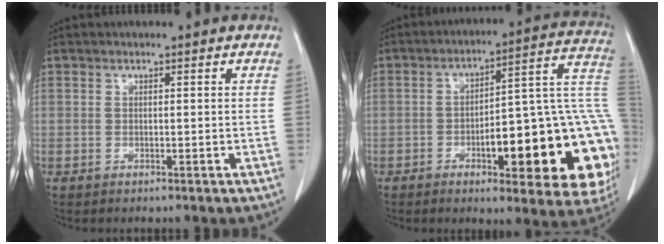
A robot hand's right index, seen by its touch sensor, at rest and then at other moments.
{"total": 24.2, "force": [-6.2, 5.9, 22.6], "torque": [-0.201, 0.029, -0.067]}